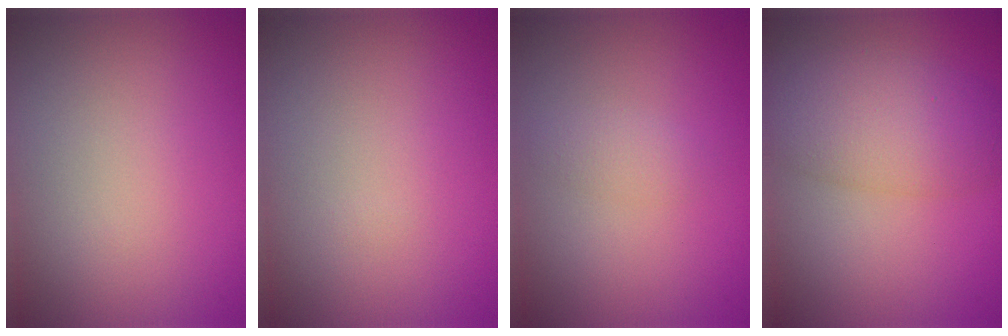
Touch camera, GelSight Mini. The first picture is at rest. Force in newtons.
{"total": 0.0}
{"total": 1.3, "press": 1.3, "slide": 0.0}
{"total": 5.8, "press": 5.8, "slide": 0.2}